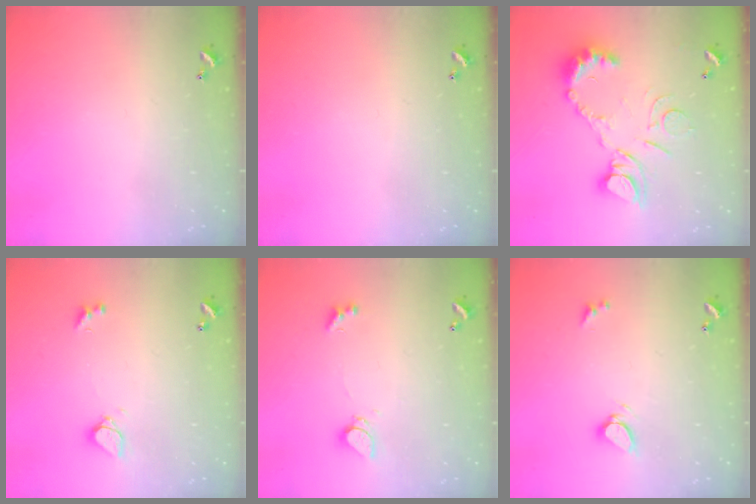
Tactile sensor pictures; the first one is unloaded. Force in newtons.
{"total": 0.0}
{"total": 13.9, "press": 13.8, "slide": 1.5}
{"total": 4.0, "press": 3.9, "slide": 0.8}
{"total": 1.8, "press": 1.7, "slide": 0.5}
{"total": 4.0, "press": 3.9, "slide": 0.5}